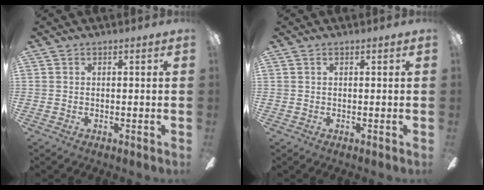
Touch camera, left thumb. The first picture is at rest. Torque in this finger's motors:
{"motor_torque": [-0.03, 0.05, -0.13, 0.02, 0.00]}